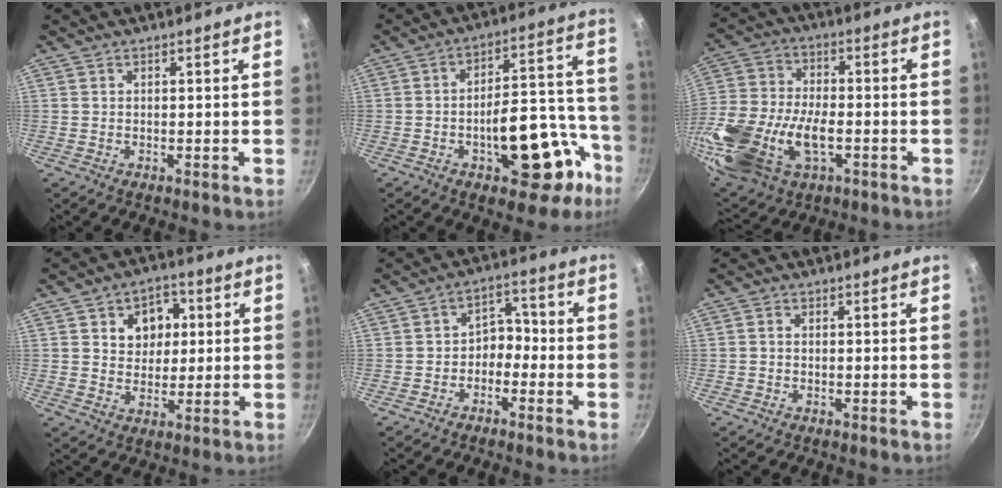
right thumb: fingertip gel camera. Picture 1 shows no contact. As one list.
[{"total": 19.2, "force": [-8.1, 9.6, 14.6], "torque": [-0.131, 0.070, -0.106]}, {"total": 23.2, "force": [-6.5, 13.6, 17.5], "torque": [-0.388, 0.004, -0.117]}, {"total": 8.6, "force": [2.2, 6.9, 4.6], "torque": [-0.029, -0.001, 0.030]}, {"total": 4.8, "force": [-2.0, 3.5, 2.6], "torque": [-0.007, 0.037, -0.040]}, {"total": 0.7, "force": [-0.2, 0.5, 0.5], "torque": [-0.008, 0.005, -0.005]}]